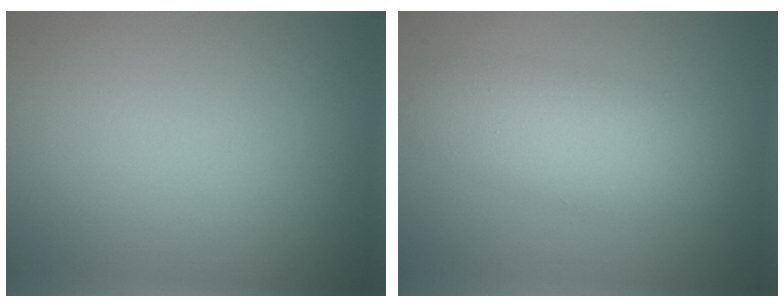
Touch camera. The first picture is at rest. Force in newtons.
{"total": 4.3, "press": 4.3, "slide": 0.0}